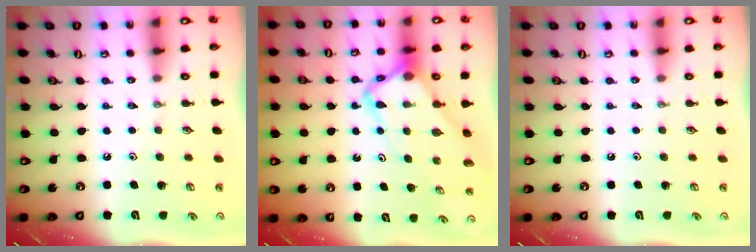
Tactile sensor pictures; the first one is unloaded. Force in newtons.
{"total": 6.7, "press": 6.6, "slide": 0.6}
{"total": 0.0}